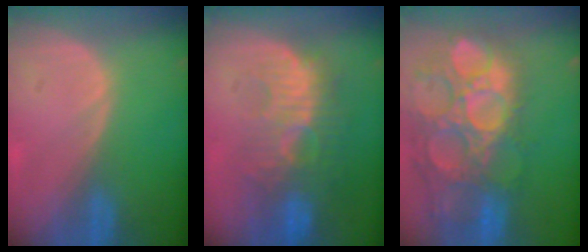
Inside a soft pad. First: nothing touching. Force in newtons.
{"total": 10.6, "press": 9.5, "slide": 4.7}
{"total": 15.6, "press": 12.8, "slide": 8.9}